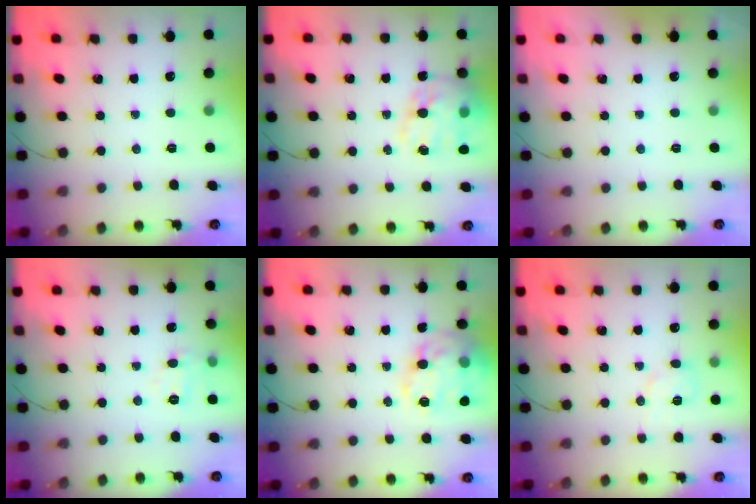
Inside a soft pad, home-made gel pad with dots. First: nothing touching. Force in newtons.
{"total": 17.8, "press": 17.4, "slide": 4.0}
{"total": 1.9, "press": 1.9, "slide": 0.3}
{"total": 6.5, "press": 6.4, "slide": 1.1}
{"total": 19.7, "press": 19.6, "slide": 2.1}
{"total": 4.8, "press": 4.5, "slide": 1.5}